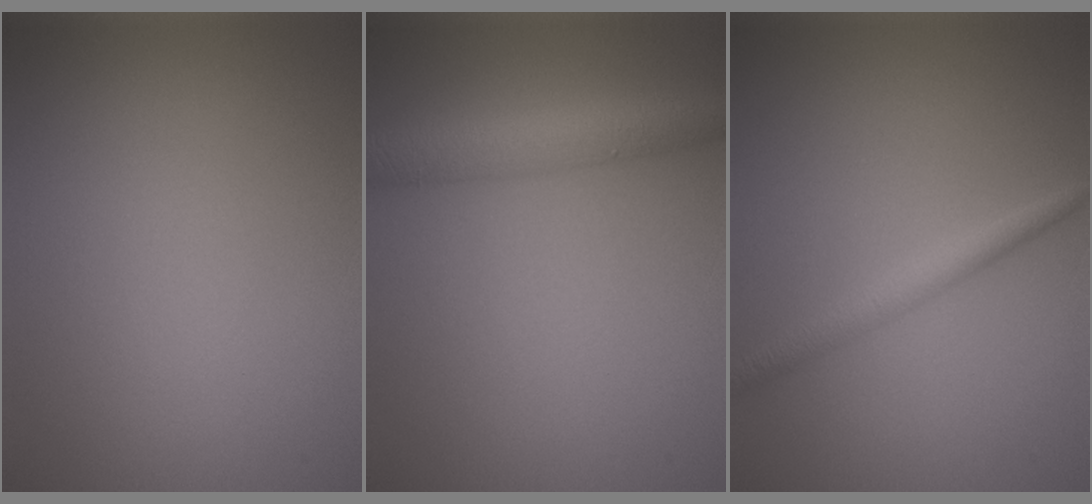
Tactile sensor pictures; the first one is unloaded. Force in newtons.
{"total": 4.7, "press": 4.6, "slide": 0.2}
{"total": 2.1, "press": 2.1, "slide": 0.0}